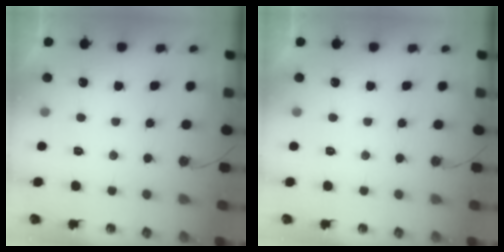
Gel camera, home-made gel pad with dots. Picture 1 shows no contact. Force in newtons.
{"total": 0.0}